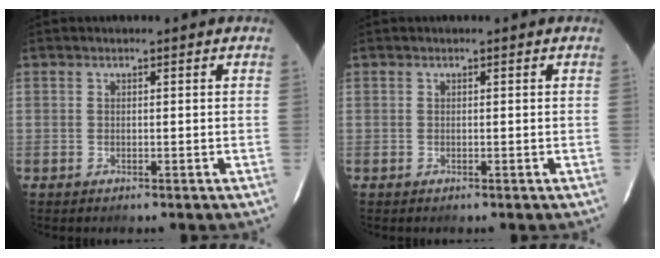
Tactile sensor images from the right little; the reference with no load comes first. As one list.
[{"total": 0.0}]